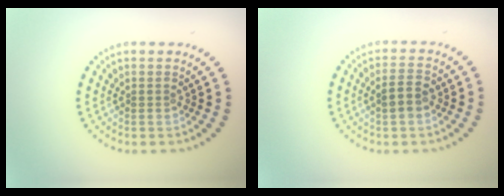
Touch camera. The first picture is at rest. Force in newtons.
{"total": 2.4, "press": 2.3, "slide": 0.6}